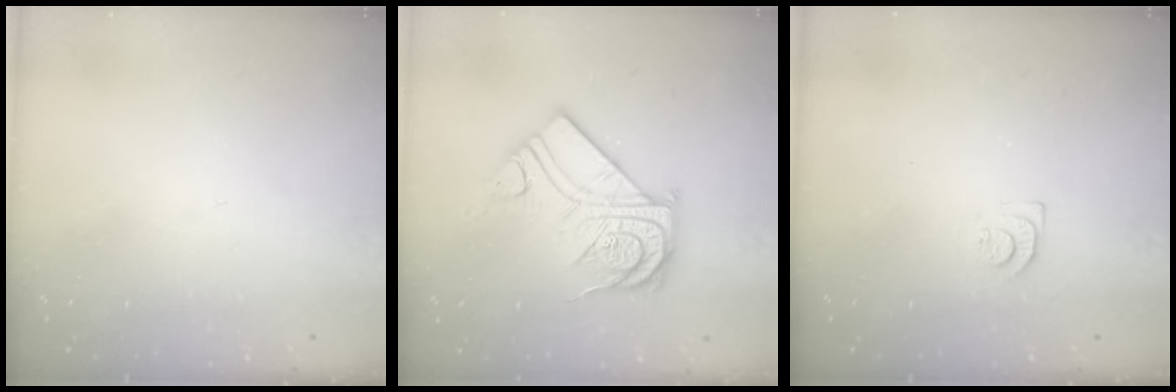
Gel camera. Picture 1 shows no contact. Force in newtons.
{"total": 16.6, "press": 16.5, "slide": 1.4}
{"total": 7.4, "press": 7.4, "slide": 0.5}